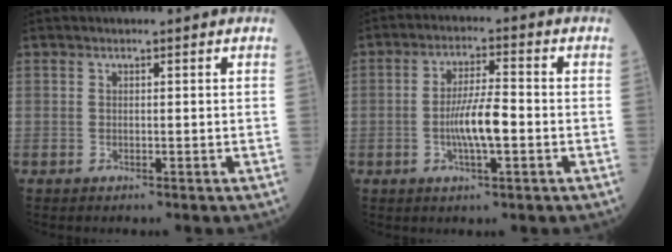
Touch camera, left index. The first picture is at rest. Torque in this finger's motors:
{"motor_torque": [1.23, 0.25, 0.69, 0.19]}